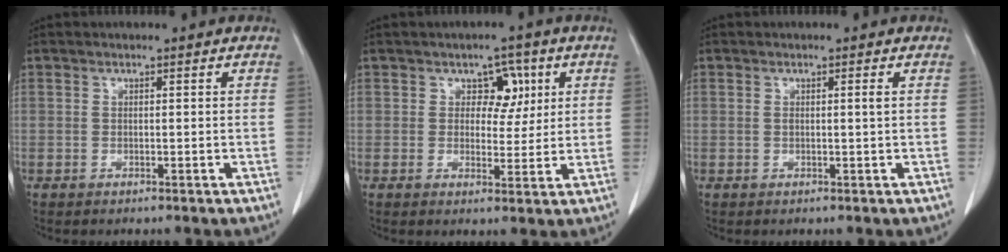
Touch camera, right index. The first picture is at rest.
{"total": 4.7, "force": [1.8, 3.3, 2.9], "torque": [-0.024, 0.003, 0.024]}
{"total": 1.1, "force": [0.4, -0.2, 1.1], "torque": [-0.018, -0.001, 0.005]}